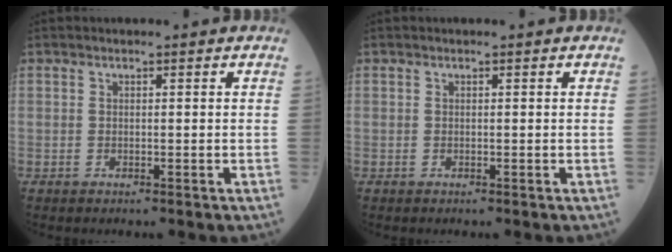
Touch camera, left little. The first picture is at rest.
{"total": 0.0}